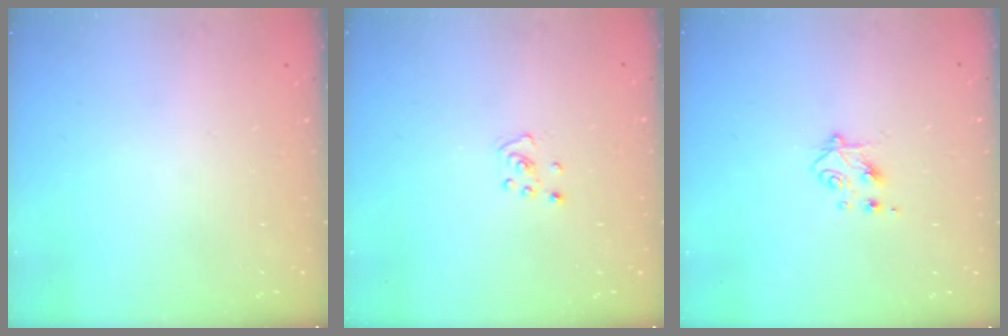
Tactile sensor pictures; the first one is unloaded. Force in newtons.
{"total": 3.2, "press": 3.2, "slide": 0.2}
{"total": 4.8, "press": 4.8, "slide": 0.6}